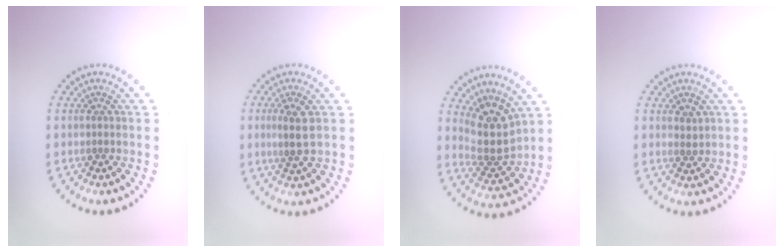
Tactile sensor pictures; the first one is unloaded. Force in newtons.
{"total": 2.6, "press": 2.4, "slide": 0.9}
{"total": 4.0, "press": 3.3, "slide": 2.2}
{"total": 0.5, "press": 0.5, "slide": 0.2}